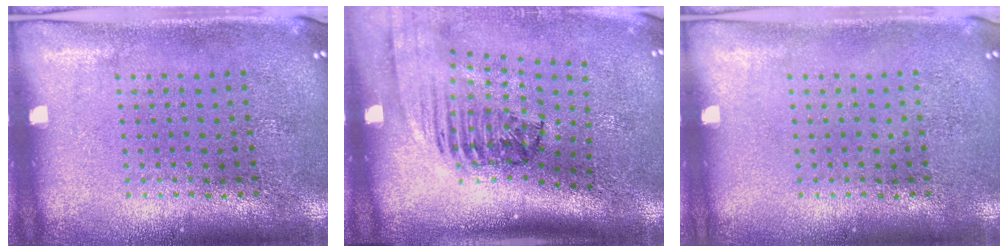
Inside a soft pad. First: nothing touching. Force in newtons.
{"total": 2.4, "press": 1.7, "slide": 1.7}
{"total": 0.0}